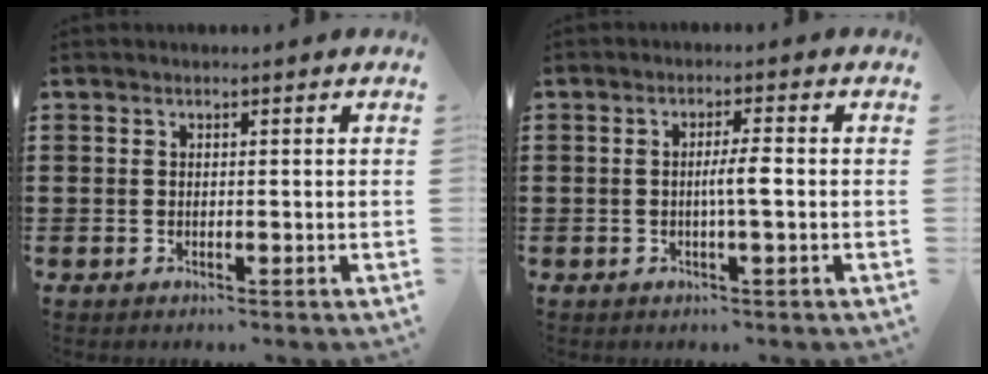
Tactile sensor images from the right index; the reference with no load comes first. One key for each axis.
{"total": 3.2, "fx": -0.4, "fy": 0.2, "fz": 3.2, "tx": -0.058, "ty": -0.002, "tz": -0.009}